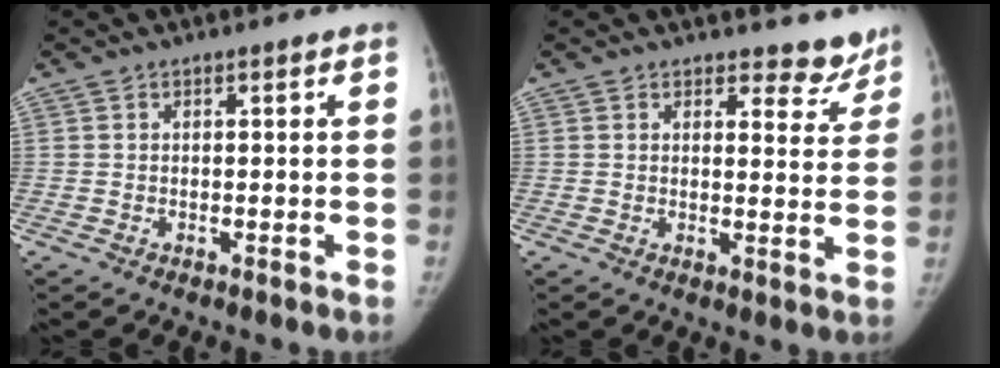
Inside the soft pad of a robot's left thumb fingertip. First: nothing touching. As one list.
[{"total": 5.5, "force": [4.8, 2.6, 0.6], "torque": [0.029, -0.036, 0.047]}]